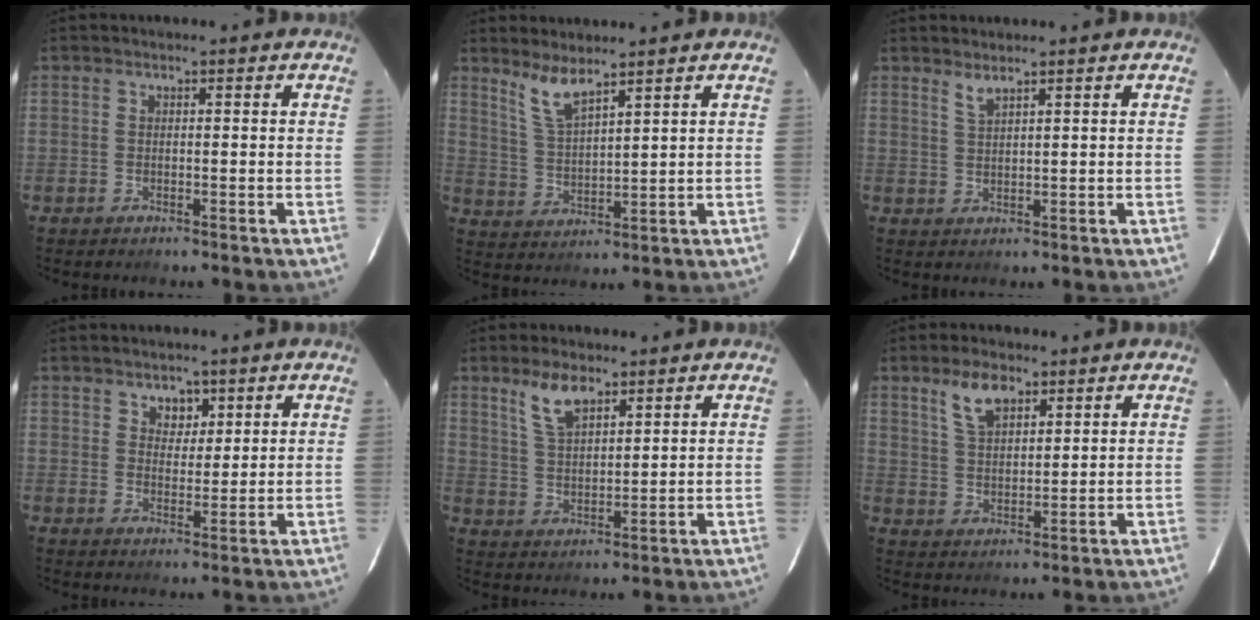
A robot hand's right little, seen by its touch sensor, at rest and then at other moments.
{"total": 5.8, "force": [4.8, 0.7, 3.2], "torque": [-0.068, -0.004, 0.103]}
{"total": 1.9, "force": [1.6, 0.0, 0.9], "torque": [-0.020, 0.000, 0.031]}
{"total": 3.5, "force": [2.0, 2.6, 1.2], "torque": [-0.011, 0.001, 0.033]}
{"total": 6.6, "force": [4.6, 2.7, 3.9], "torque": [-0.074, 0.007, 0.093]}
{"total": 6.5, "force": [4.2, 3.0, 3.9], "torque": [-0.072, 0.009, 0.082]}